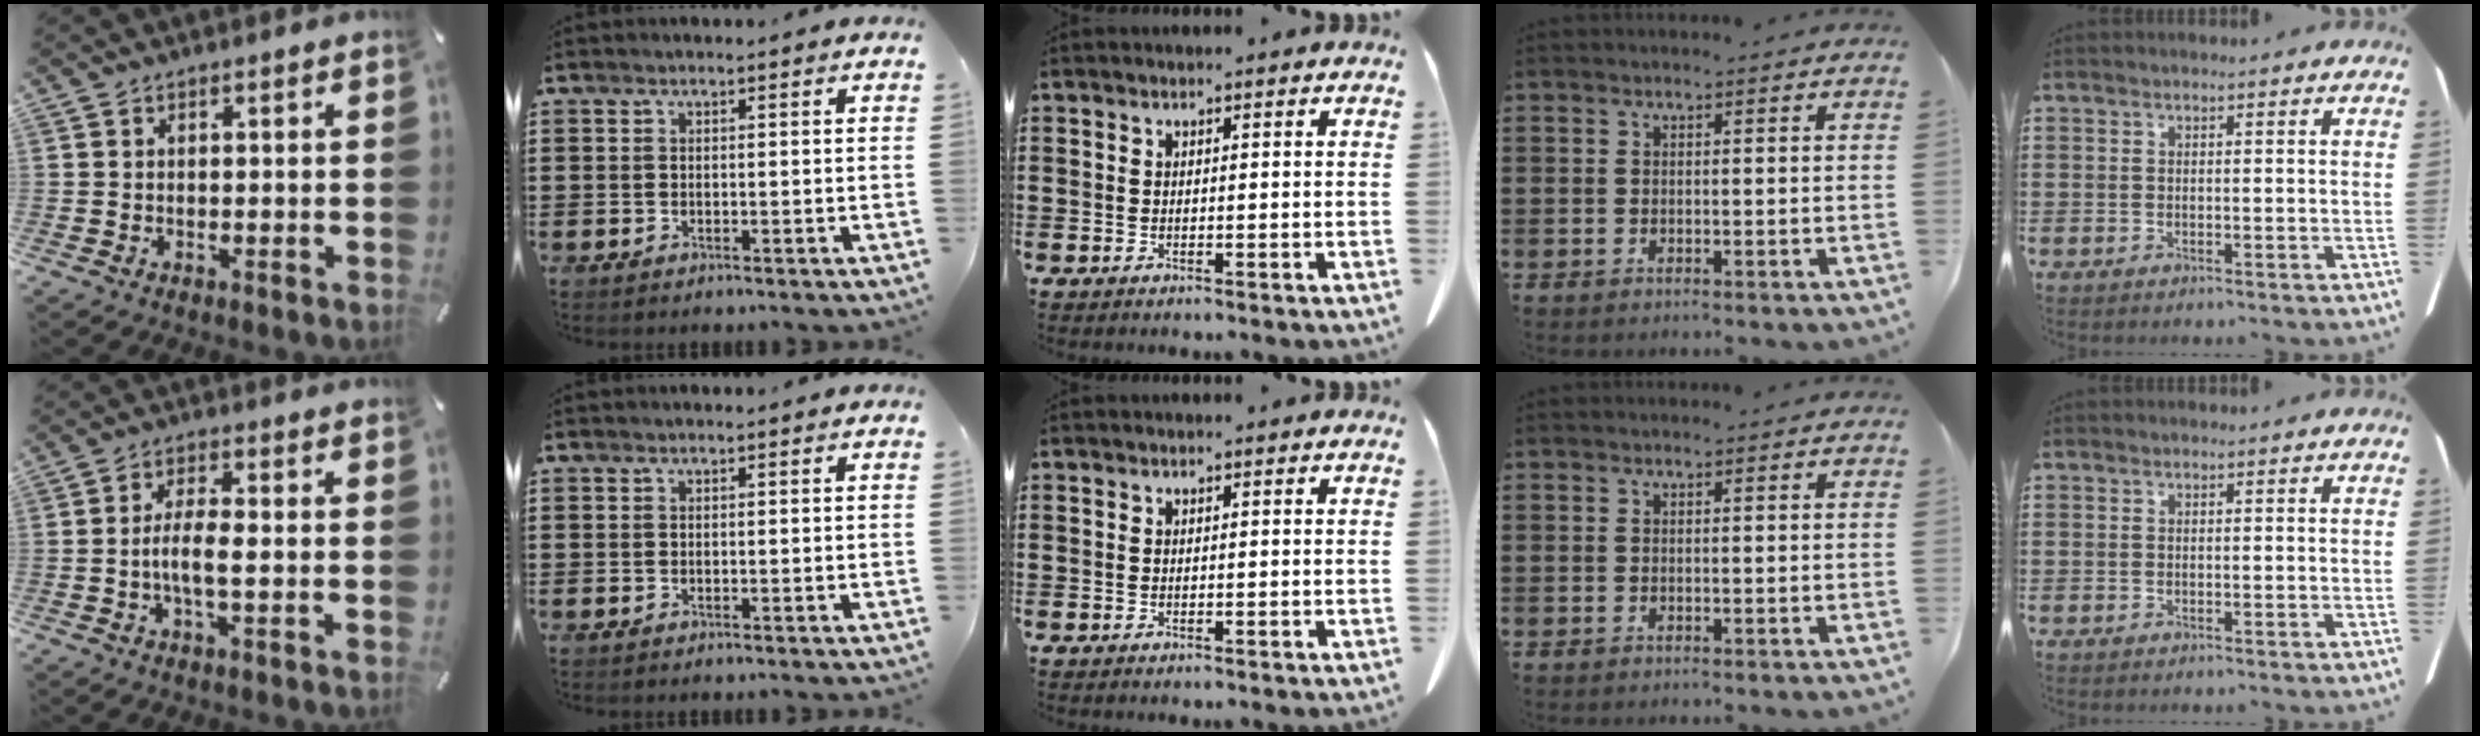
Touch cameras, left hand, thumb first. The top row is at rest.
{"thumb": {"total": 6.4, "force": [-1.2, 1.9, 5.9], "torque": [-0.118, 0.001, -0.025]}}